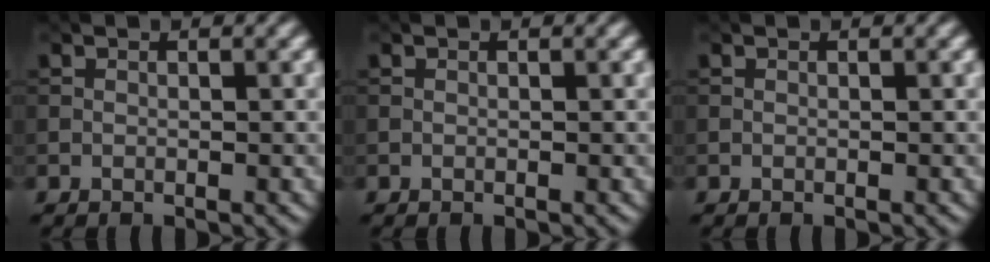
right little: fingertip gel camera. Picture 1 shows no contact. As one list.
[{"total": 0.0}, {"total": 0.0}]